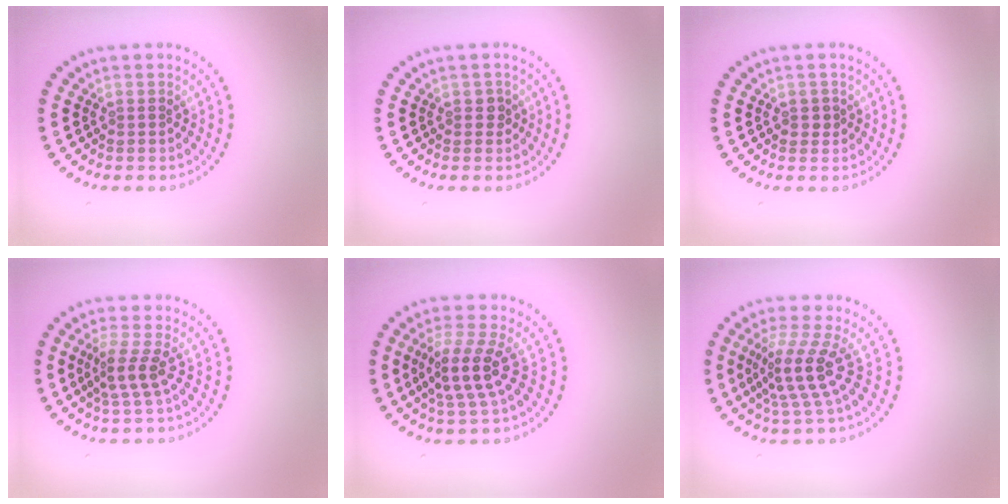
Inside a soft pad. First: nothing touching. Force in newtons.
{"total": 0.8, "press": 0.8, "slide": 0.3}
{"total": 1.0, "press": 1.0, "slide": 0.2}
{"total": 2.5, "press": 2.0, "slide": 1.5}
{"total": 3.9, "press": 3.4, "slide": 1.8}
{"total": 3.9, "press": 2.8, "slide": 2.8}